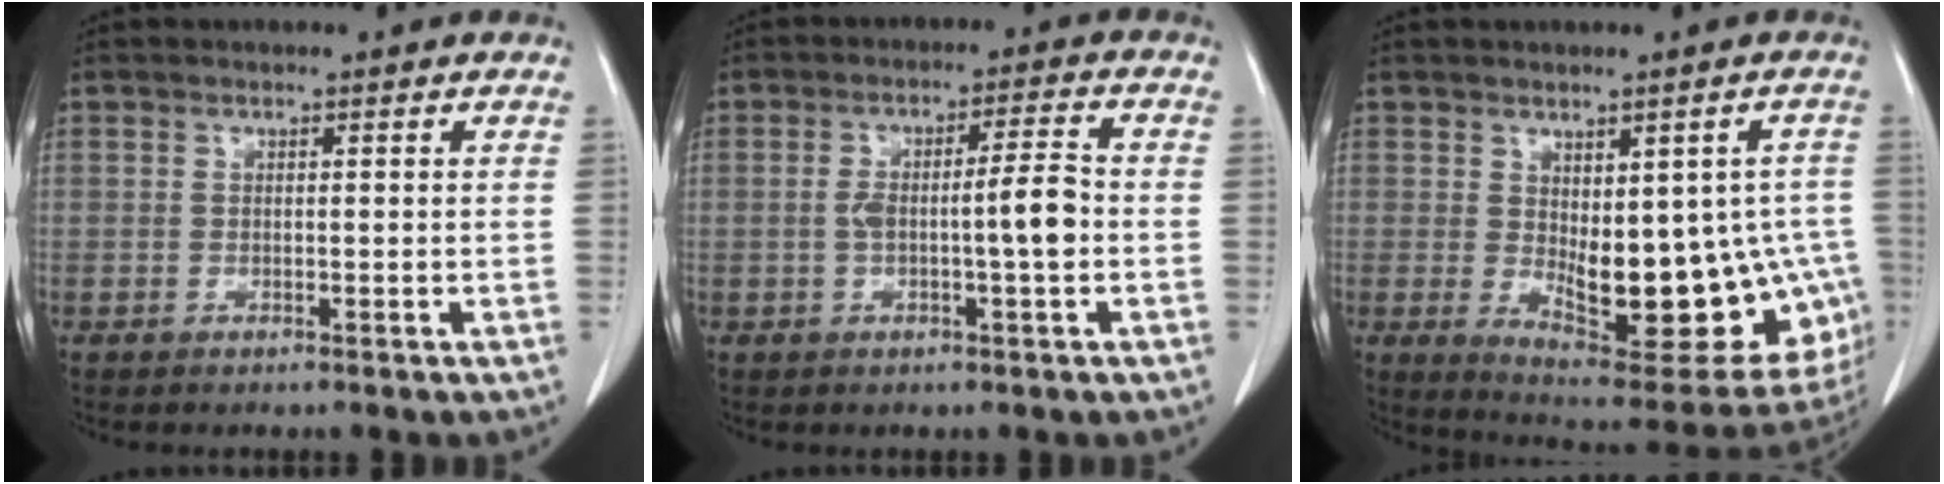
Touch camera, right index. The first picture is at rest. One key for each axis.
{"total": 6.3, "fx": -1.0, "fy": 0.4, "fz": 6.2, "tx": -0.112, "ty": 0.013, "tz": -0.016}
{"total": 20.2, "fx": -3.2, "fy": 8.6, "fz": 18.0, "tx": -0.170, "ty": 0.003, "tz": -0.014}